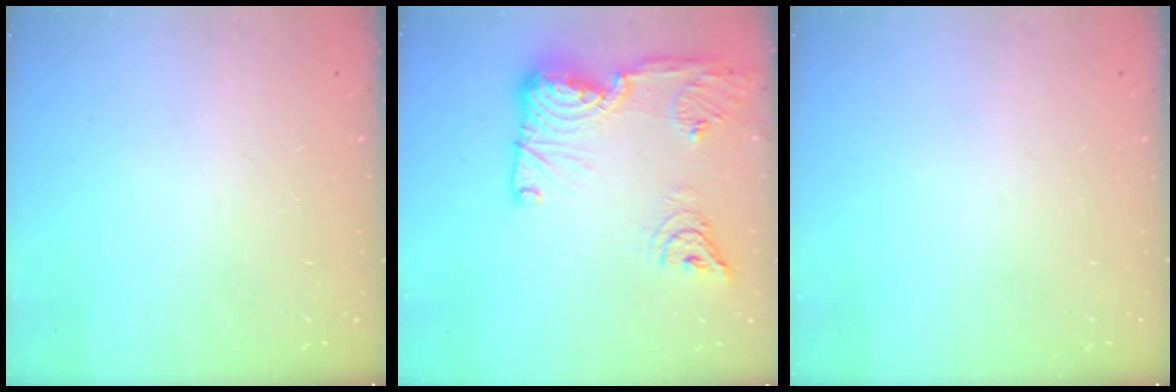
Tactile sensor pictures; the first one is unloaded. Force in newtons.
{"total": 21.8, "press": 20.6, "slide": 6.9}
{"total": 0.0}